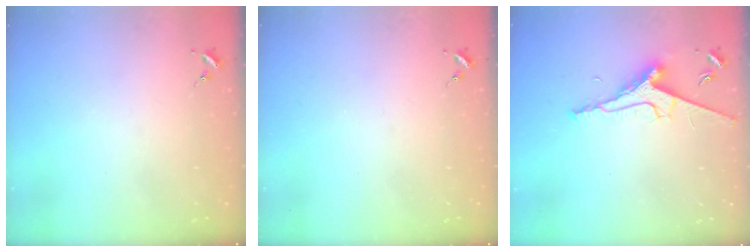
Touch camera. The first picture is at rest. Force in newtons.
{"total": 0.0}
{"total": 9.4, "press": 9.3, "slide": 1.2}